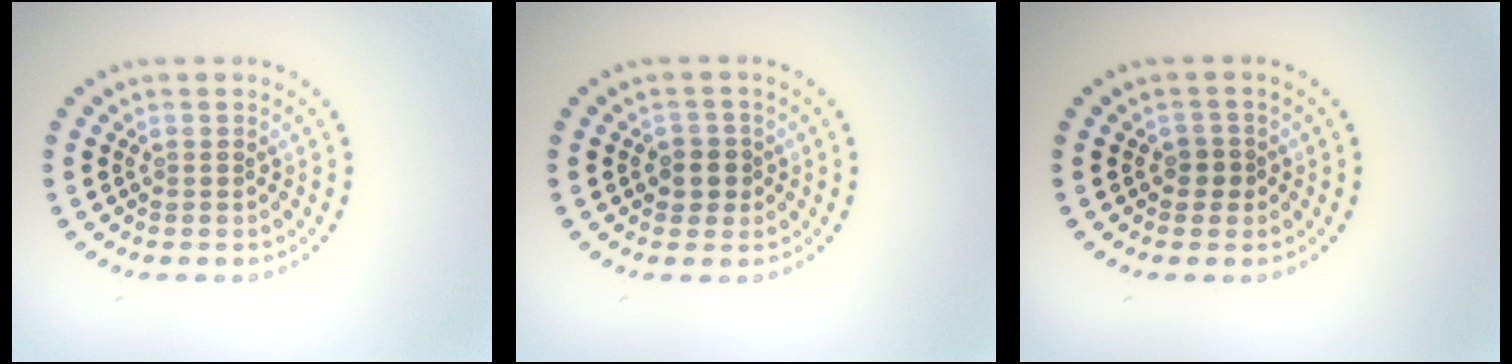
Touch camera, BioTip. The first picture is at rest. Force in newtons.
{"total": 2.0, "press": 1.9, "slide": 0.8}
{"total": 1.3, "press": 1.1, "slide": 0.6}